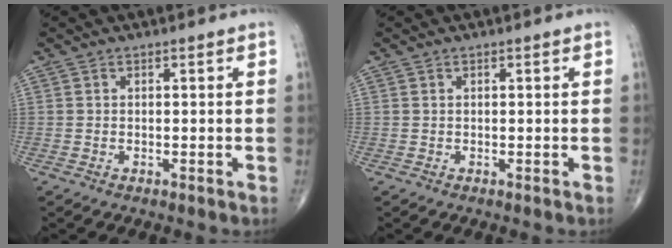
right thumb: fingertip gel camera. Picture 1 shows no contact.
{"total": 0.0}